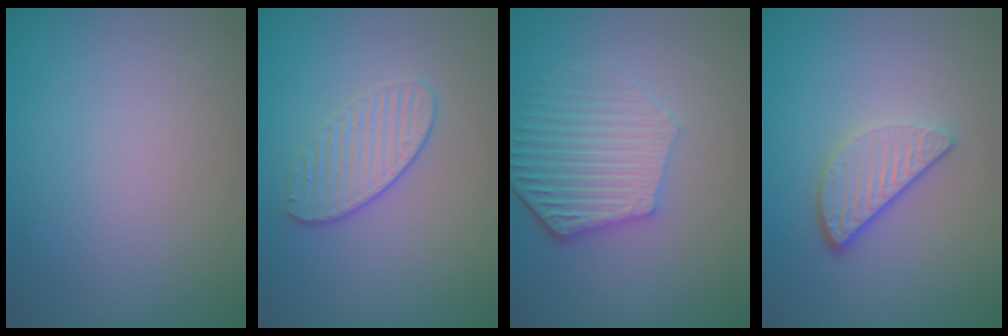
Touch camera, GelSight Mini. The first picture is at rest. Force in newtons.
{"total": 2.2, "press": 1.8, "slide": 1.2}
{"total": 5.3, "press": 4.2, "slide": 3.3}
{"total": 3.3, "press": 2.6, "slide": 2.0}